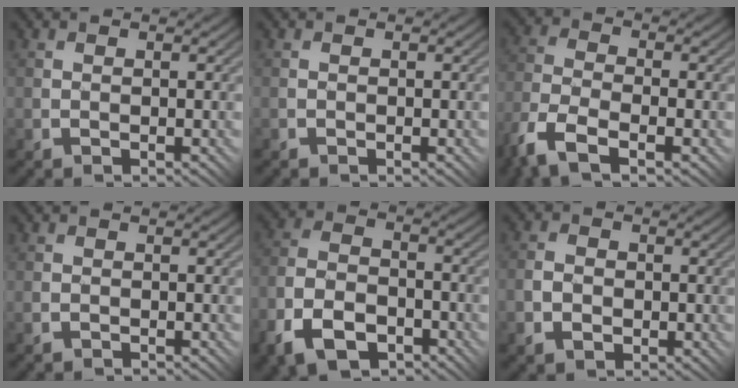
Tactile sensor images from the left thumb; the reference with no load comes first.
{"total": 0.0}
{"total": 8.6, "force": [-5.5, 3.3, 5.6], "torque": [-0.130, -0.014, -0.114]}
{"total": 0.6, "force": [-0.5, 0.2, -0.1], "torque": [0.004, 0.000, -0.014]}
{"total": 9.6, "force": [-5.9, 5.2, 5.5], "torque": [-0.131, -0.007, -0.121]}
{"total": 3.5, "force": [-1.1, 2.9, 1.6], "torque": [-0.026, -0.004, -0.032]}